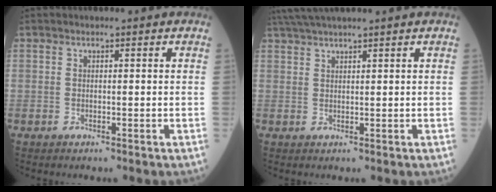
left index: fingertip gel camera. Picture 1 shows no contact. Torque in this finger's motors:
{"motor_torque": [0.91, -1.23, 0.51, 0.11]}